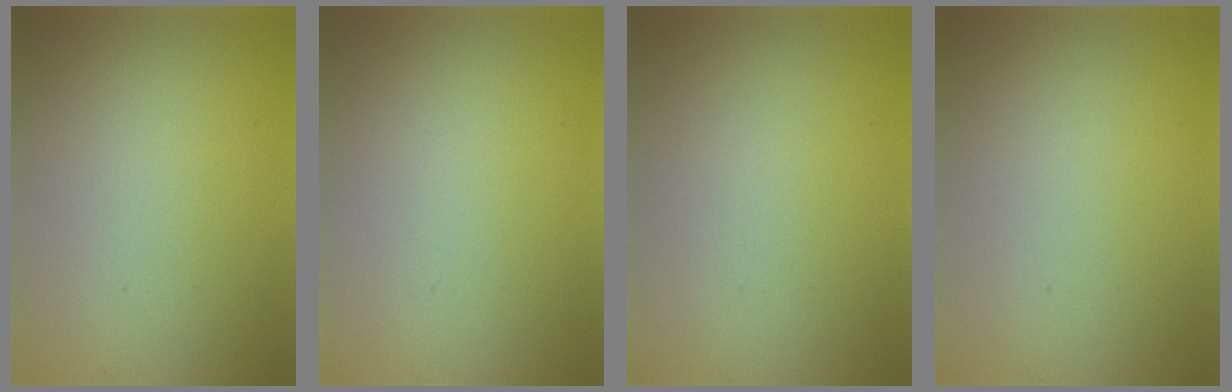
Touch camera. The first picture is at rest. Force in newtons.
{"total": 0.0}
{"total": 0.0}
{"total": 0.0}